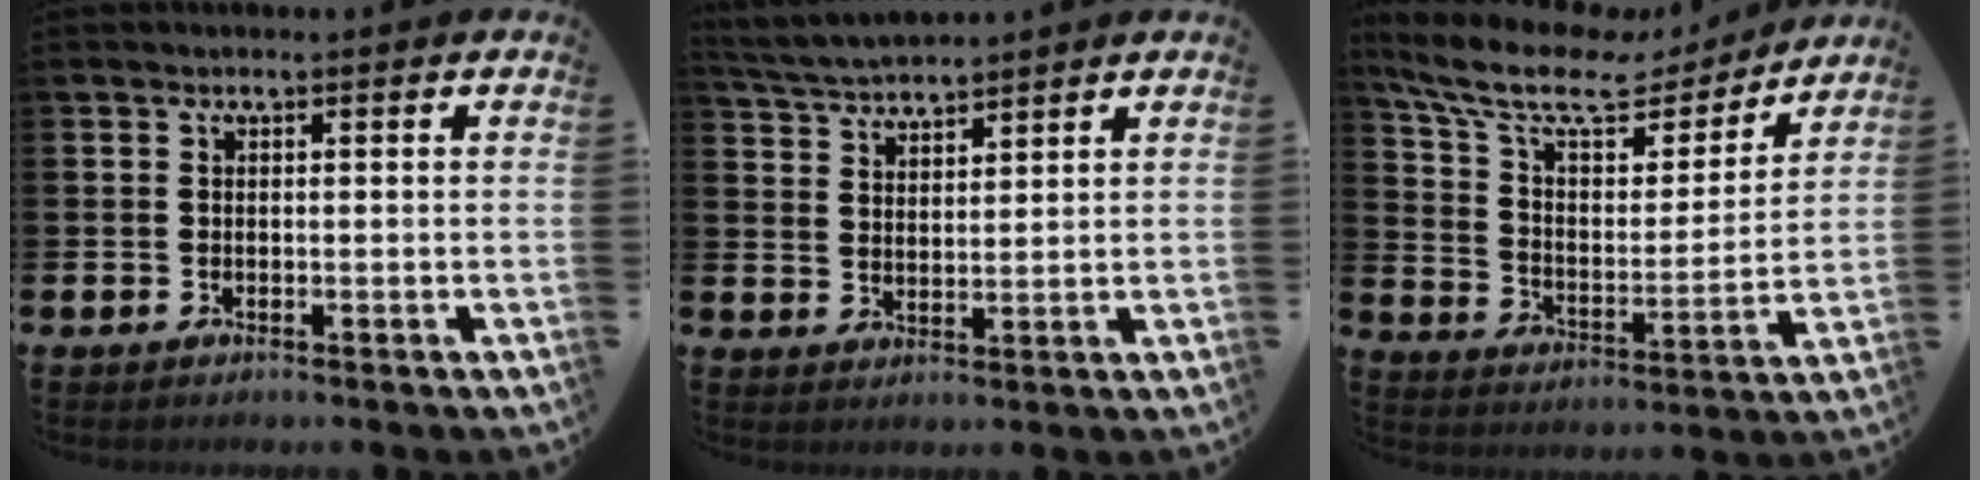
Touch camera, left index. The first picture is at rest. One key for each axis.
{"total": 3.8, "fx": 3.8, "fy": 0.3, "fz": 0.4, "tx": -0.028, "ty": -0.020, "tz": 0.068}
{"total": 11.1, "fx": 8.7, "fy": 4.5, "fz": 5.3, "tx": -0.133, "ty": -0.050, "tz": 0.144}